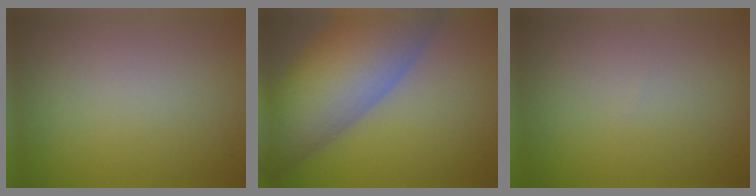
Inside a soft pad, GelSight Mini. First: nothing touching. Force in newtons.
{"total": 13.2, "press": 13.2, "slide": 0.8}
{"total": 0.0}